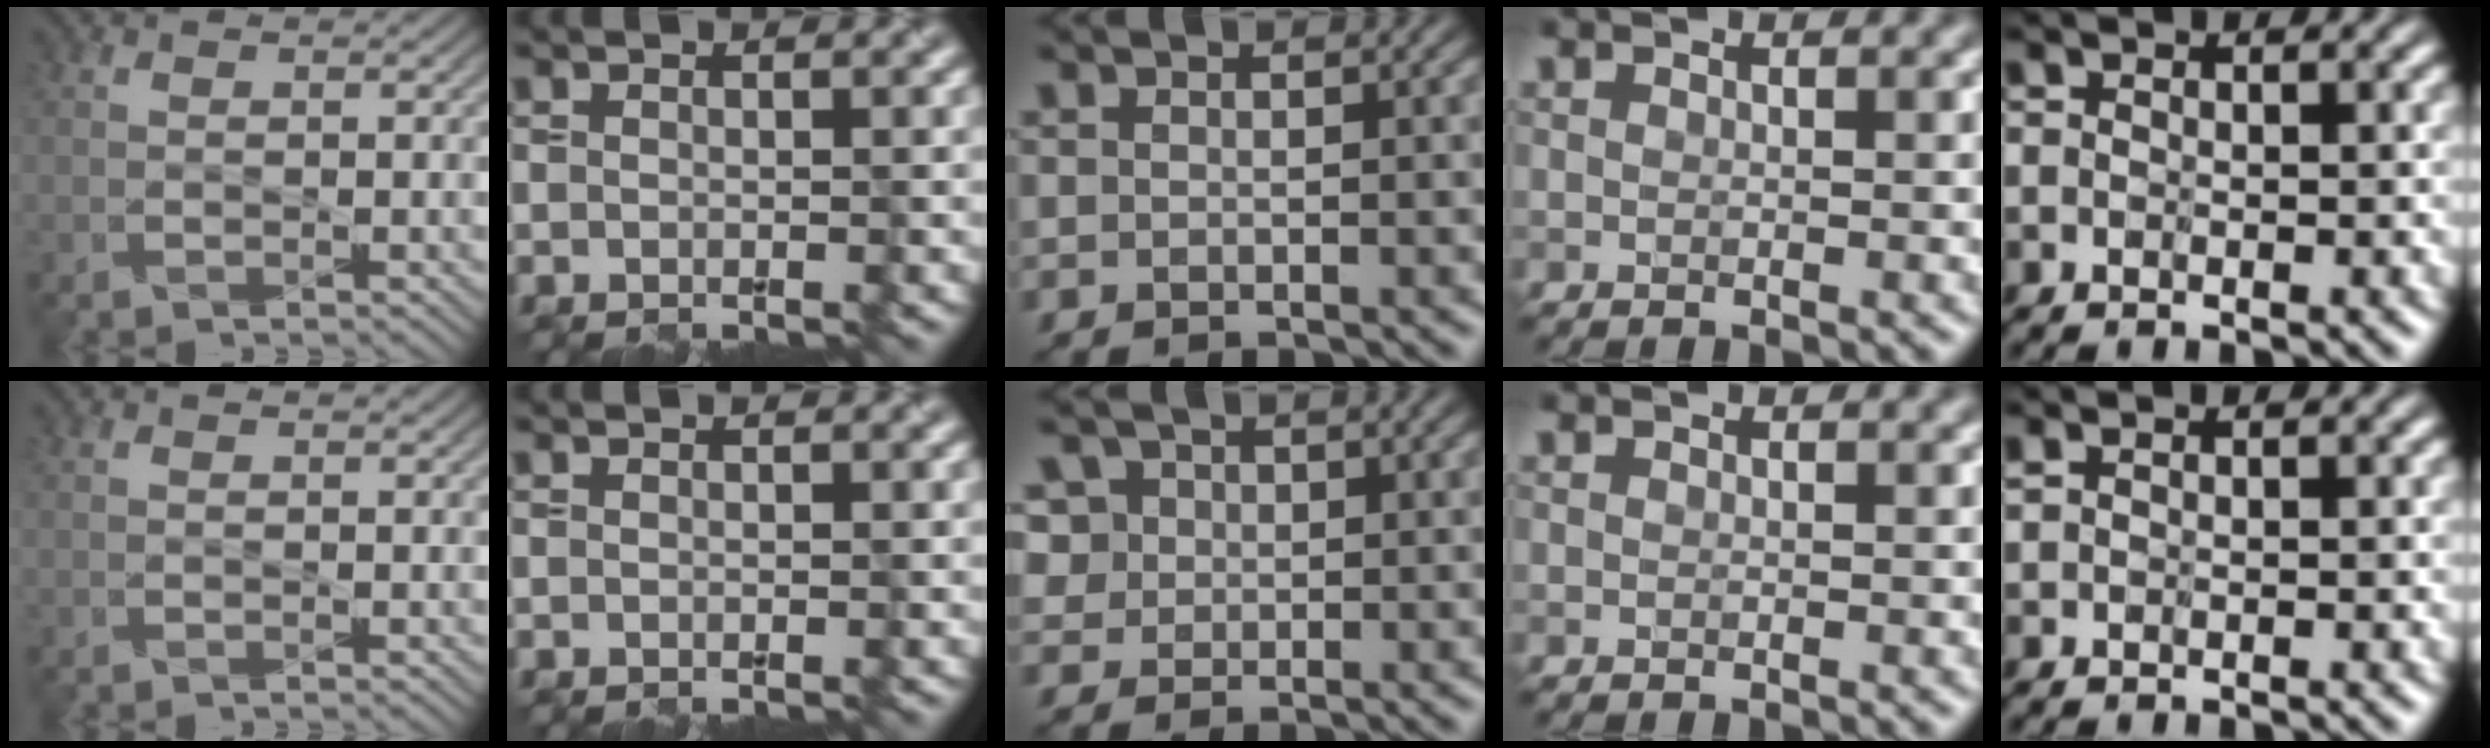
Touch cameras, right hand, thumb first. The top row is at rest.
{"middle": {"total": 4.9, "force": [2.4, 4.0, 1.6], "torque": [-0.041, 0.018, 0.029]}, "little": {"total": 0.6, "force": [0.1, -0.5, -0.2], "torque": [-0.003, -0.006, 0.013]}}